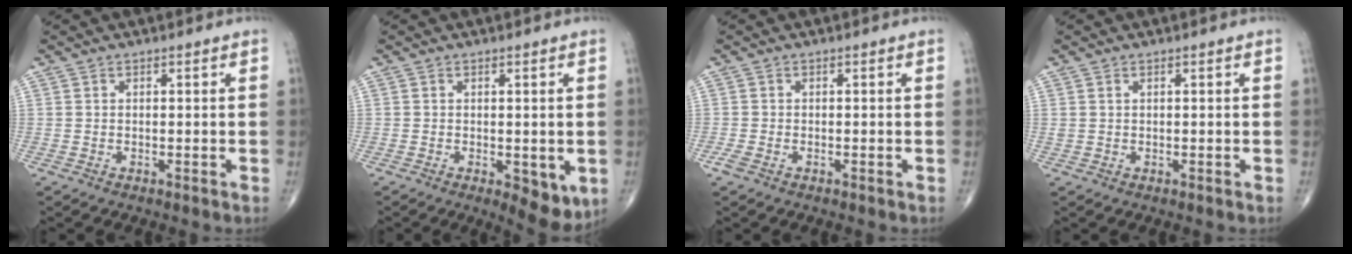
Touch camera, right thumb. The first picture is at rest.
{"total": 6.8, "force": [-1.8, 3.0, 5.8], "torque": [-0.066, -0.015, -0.017]}
{"total": 1.6, "force": [-0.9, 0.8, 1.0], "torque": [-0.033, -0.003, -0.018]}
{"total": 0.0}